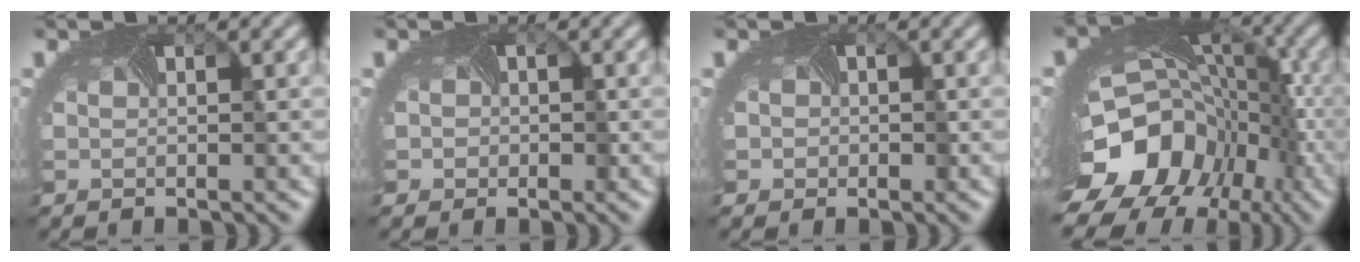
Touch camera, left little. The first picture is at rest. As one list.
[{"total": 3.1, "force": [0.0, 2.7, 1.5], "torque": [-0.007, 0.005, -0.008]}, {"total": 2.6, "force": [0.0, 2.3, 1.2], "torque": [-0.007, 0.004, -0.004]}, {"total": 17.6, "force": [-7.6, 12.8, 9.4], "torque": [-0.190, -0.022, -0.103]}]